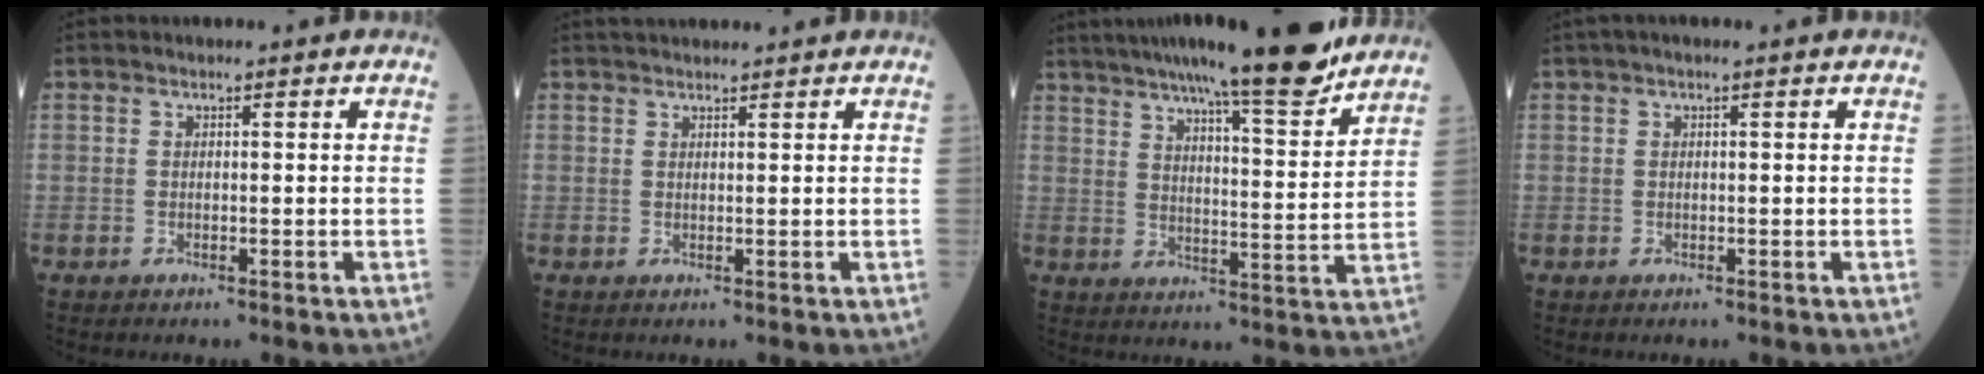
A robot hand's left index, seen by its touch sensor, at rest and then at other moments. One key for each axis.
{"total": 5.4, "fx": 5.1, "fy": 0.3, "fz": 2.0, "tx": -0.024, "ty": 0.032, "tz": 0.068}
{"total": 17.6, "fx": 15.0, "fy": 0.8, "fz": 9.2, "tx": -0.134, "ty": -0.005, "tz": 0.210}
{"total": 1.4, "fx": 0.9, "fy": 0.0, "fz": 1.2, "tx": -0.023, "ty": 0.023, "tz": 0.012}